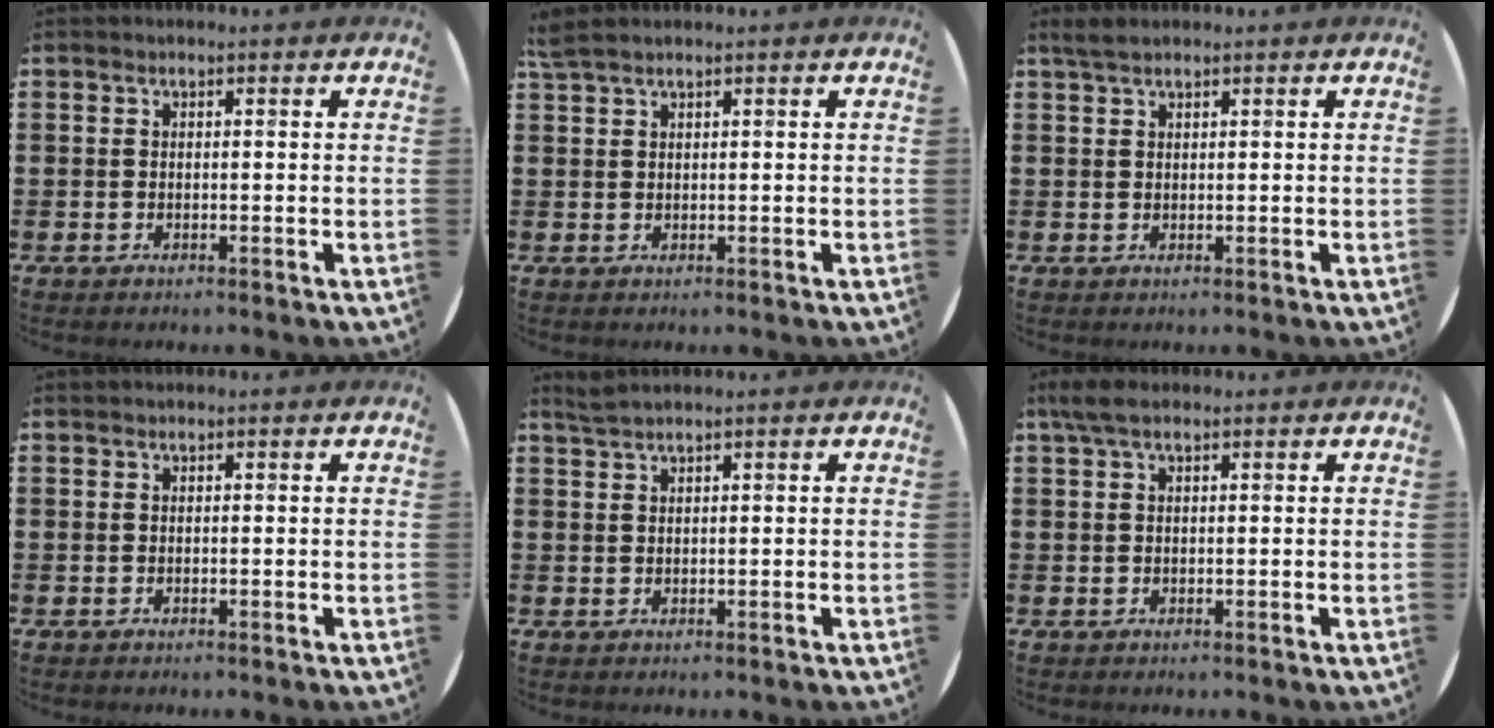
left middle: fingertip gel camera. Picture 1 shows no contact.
{"total": 1.3, "force": [1.2, 0.1, 0.6], "torque": [-0.014, 0.002, 0.023]}
{"total": 1.5, "force": [1.3, 0.3, 0.8], "torque": [-0.017, 0.004, 0.023]}
{"total": 0.0}
{"total": 1.3, "force": [1.2, -0.2, 0.4], "torque": [-0.006, 0.001, 0.023]}
{"total": 2.3, "force": [1.4, 0.7, 1.6], "torque": [-0.035, 0.006, 0.025]}